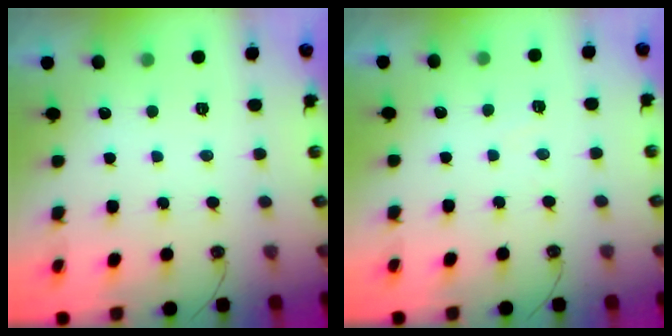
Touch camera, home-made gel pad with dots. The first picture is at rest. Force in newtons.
{"total": 5.1, "press": 5.0, "slide": 0.7}